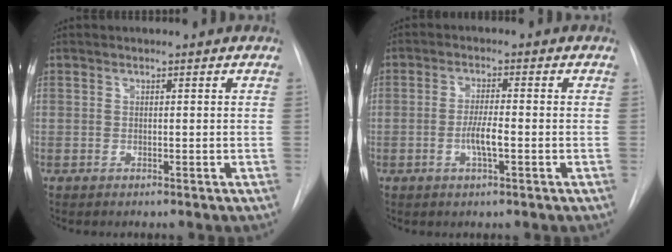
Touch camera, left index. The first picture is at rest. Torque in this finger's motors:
{"motor_torque": [0.78, 0.25, 0.12, 0.04]}